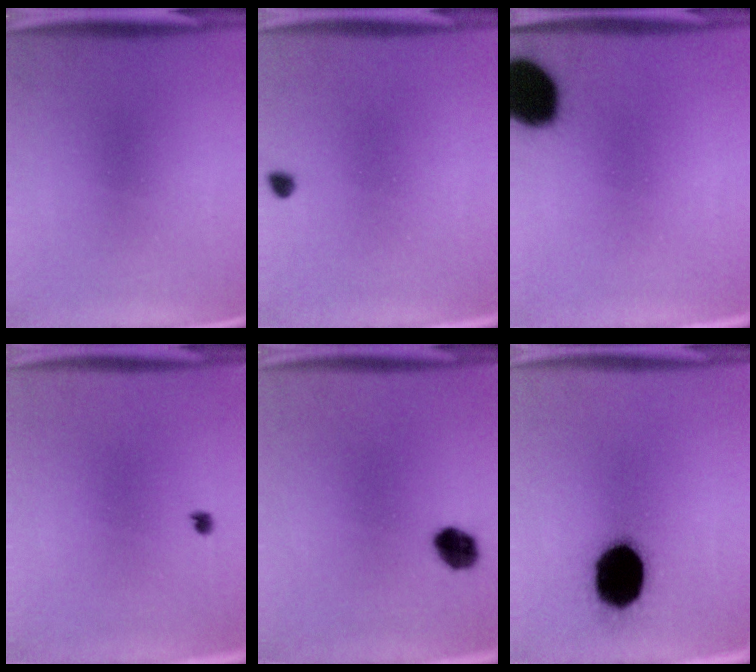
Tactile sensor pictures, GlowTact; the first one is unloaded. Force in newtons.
{"total": 1.2}
{"total": 17.0}
{"total": 1.0}
{"total": 5.6}
{"total": 19.1}